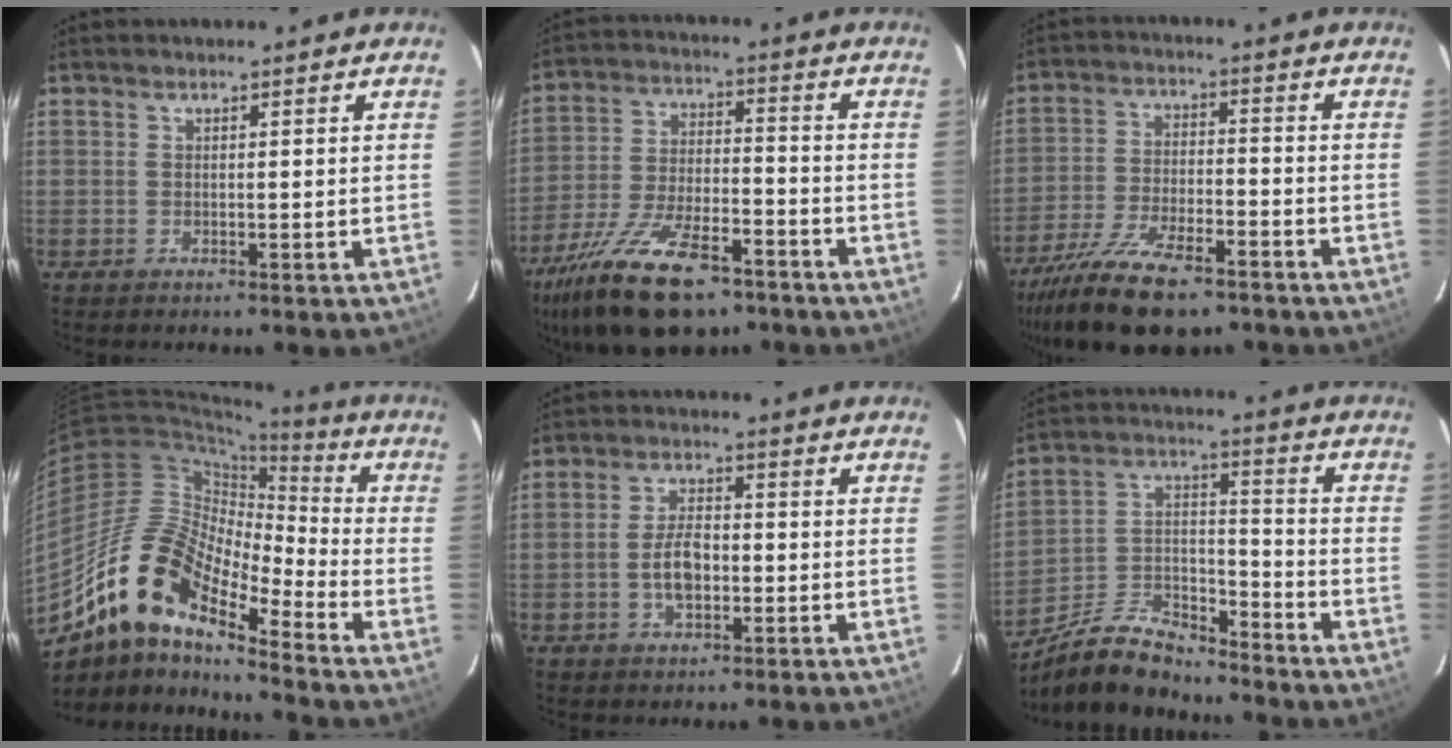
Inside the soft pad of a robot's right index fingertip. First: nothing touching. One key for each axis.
{"total": 20.1, "fx": -13.7, "fy": 7.8, "fz": 12.5, "tx": -0.255, "ty": -0.033, "tz": -0.232}
{"total": 16.7, "fx": -12.5, "fy": 5.6, "fz": 9.5, "tx": -0.203, "ty": -0.036, "tz": -0.217}
{"total": 16.4, "fx": -11.3, "fy": 5.1, "fz": 10.7, "tx": -0.182, "ty": 0.001, "tz": -0.232}
{"total": 6.1, "fx": -1.5, "fy": 3.2, "fz": 4.9, "tx": -0.099, "ty": 0.007, "tz": -0.023}
{"total": 13.2, "fx": -10.5, "fy": 5.2, "fz": 6.2, "tx": -0.140, "ty": 0.023, "tz": -0.188}